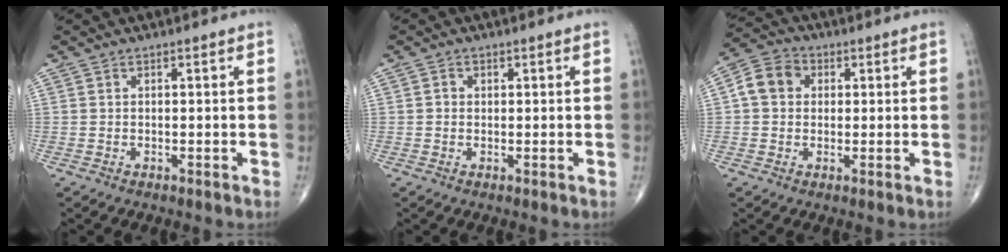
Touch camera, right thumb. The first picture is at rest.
{"total": 1.2, "force": [0.2, 1.1, 0.4], "torque": [-0.003, 0.001, 0.001]}
{"total": 6.8, "force": [1.0, 5.7, 3.6], "torque": [-0.055, 0.015, 0.009]}